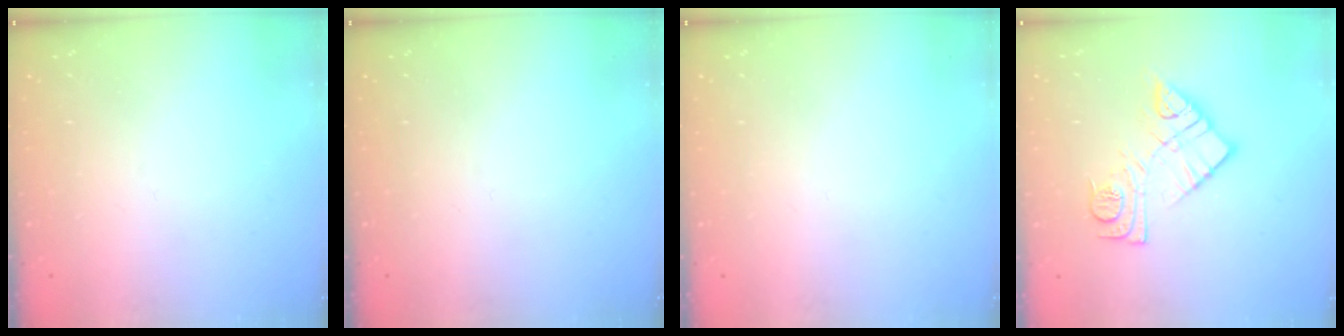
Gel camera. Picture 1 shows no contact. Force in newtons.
{"total": 0.0}
{"total": 0.0}
{"total": 12.0, "press": 12.0, "slide": 0.9}